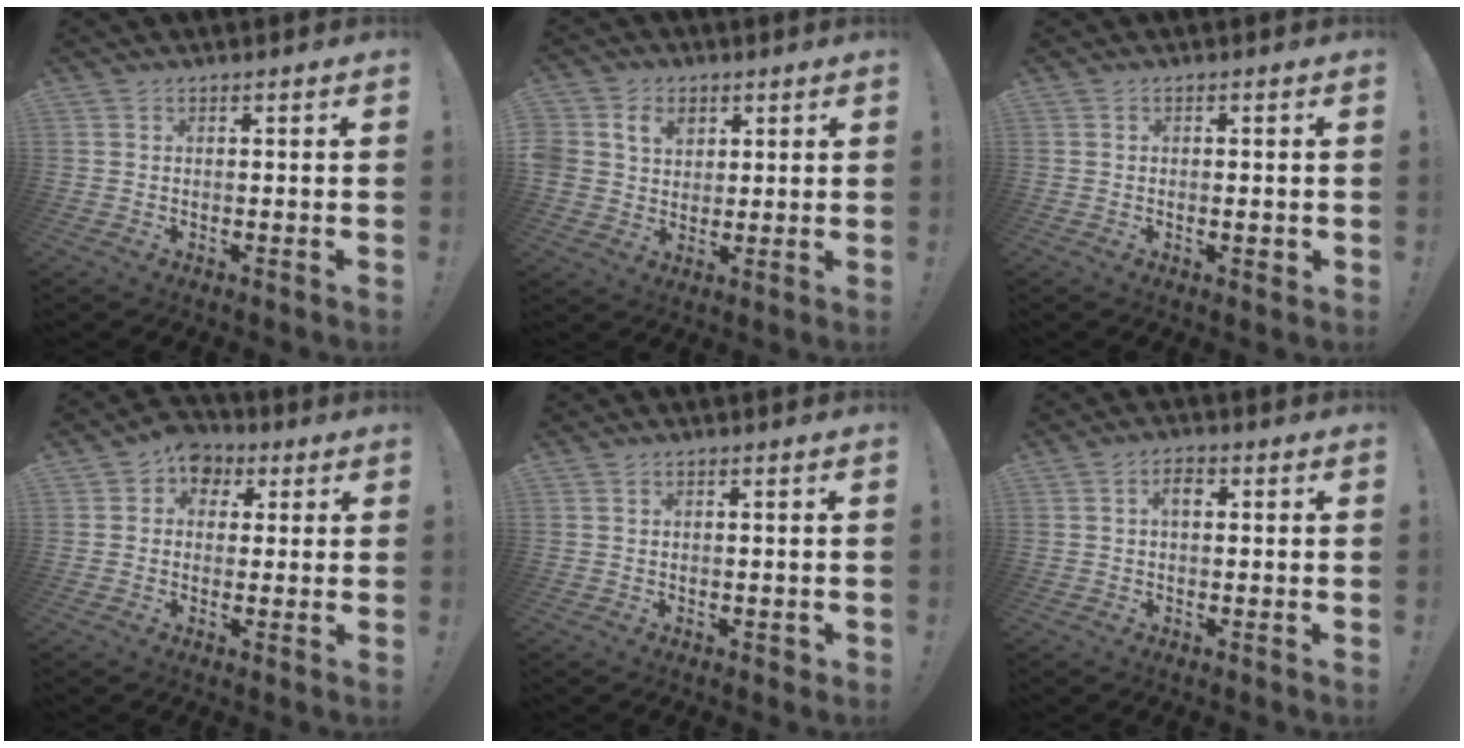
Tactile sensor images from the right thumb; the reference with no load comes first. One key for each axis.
{"total": 8.3, "fx": 3.7, "fy": 6.8, "fz": 3.2, "tx": -0.072, "ty": -0.009, "tz": 0.074}
{"total": 1.5, "fx": -0.1, "fy": 0.7, "fz": 1.3, "tx": -0.014, "ty": -0.002, "tz": -0.003}
{"total": 6.0, "fx": 1.4, "fy": 5.5, "fz": 1.9, "tx": -0.022, "ty": -0.002, "tz": 0.030}
{"total": 1.3, "fx": 0.1, "fy": 1.0, "fz": 0.8, "tx": -0.012, "ty": 0.002, "tz": 0.003}
{"total": 3.4, "fx": 0.6, "fy": 2.0, "fz": 2.6, "tx": -0.041, "ty": 0.007, "tz": 0.007}